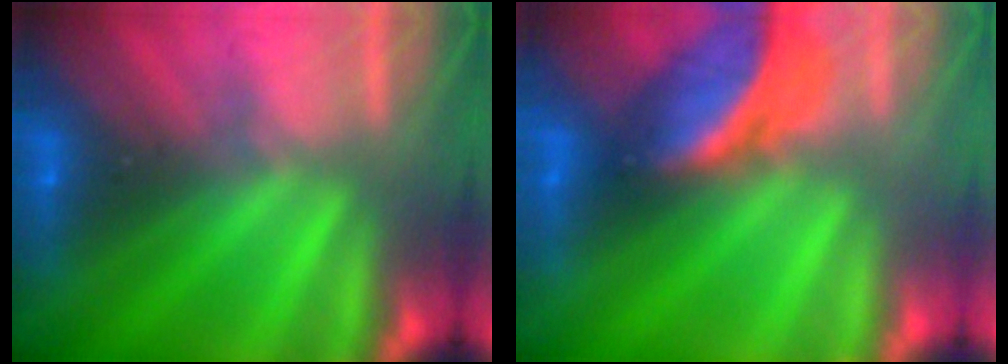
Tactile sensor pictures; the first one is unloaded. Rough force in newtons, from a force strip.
{"total": 2.6}